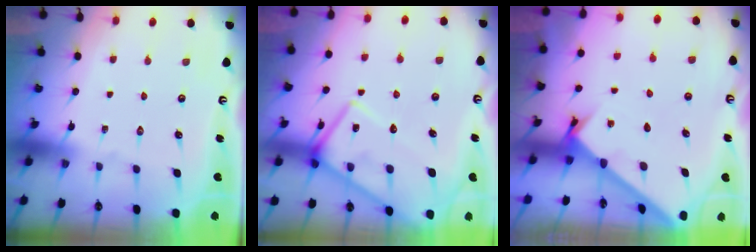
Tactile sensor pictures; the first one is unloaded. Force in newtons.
{"total": 13.7, "press": 13.6, "slide": 1.0}
{"total": 1.8, "press": 1.8, "slide": 0.2}